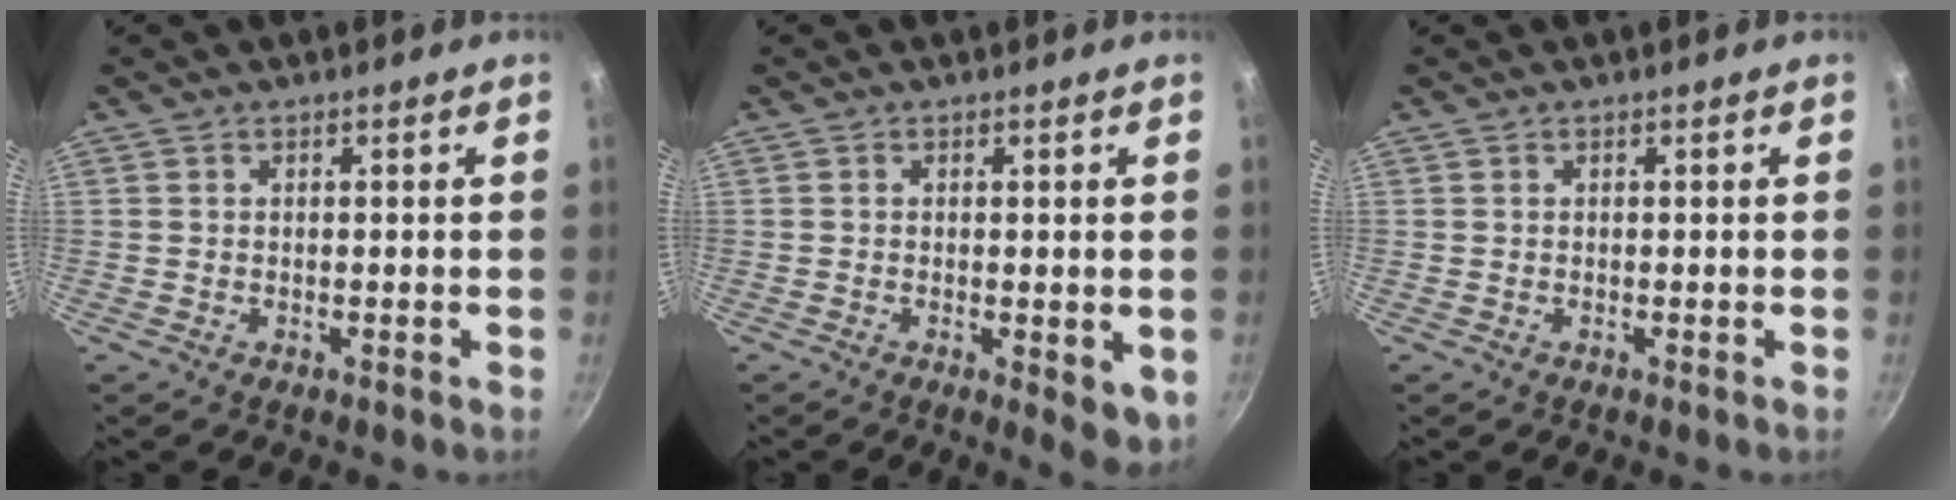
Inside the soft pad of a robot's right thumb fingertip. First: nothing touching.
{"total": 5.3, "force": [-1.0, 2.0, 4.8], "torque": [-0.057, -0.011, -0.011]}
{"total": 0.0}